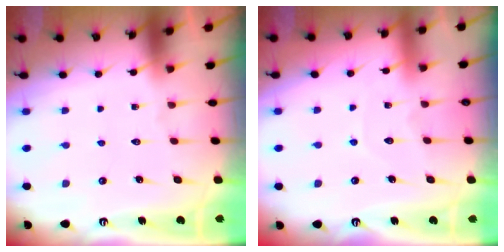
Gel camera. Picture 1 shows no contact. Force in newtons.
{"total": 4.4, "press": 4.3, "slide": 0.3}